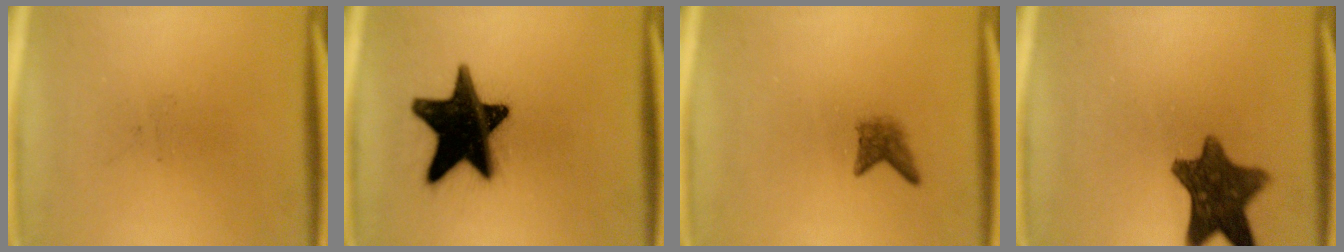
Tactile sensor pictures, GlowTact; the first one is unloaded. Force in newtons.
{"total": 19.9}
{"total": 2.1}
{"total": 11.0}